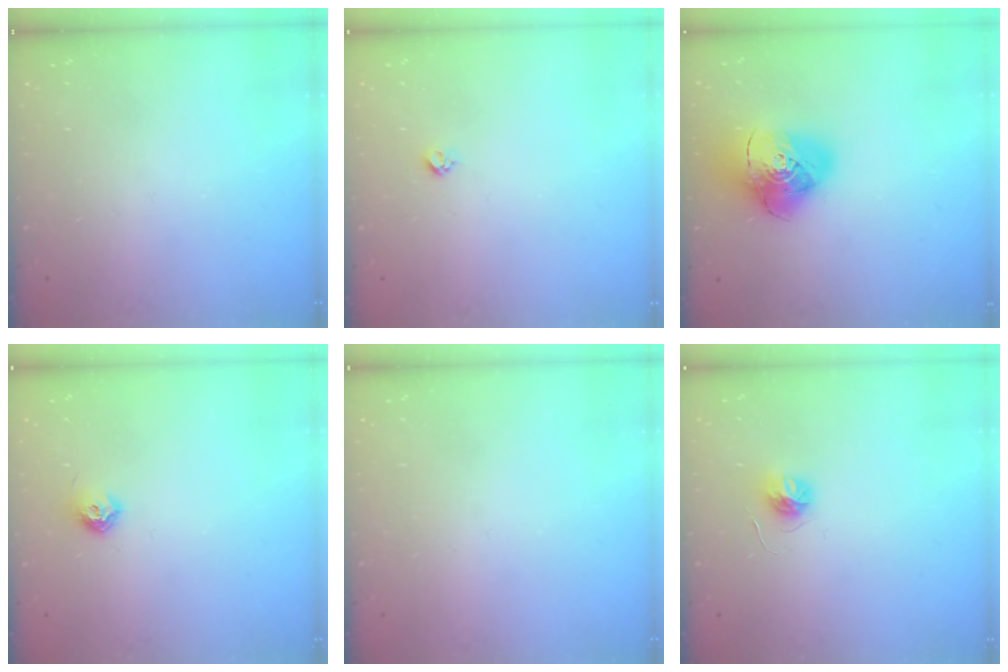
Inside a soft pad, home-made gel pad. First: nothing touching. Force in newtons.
{"total": 3.3, "press": 3.3, "slide": 0.5}
{"total": 15.3, "press": 15.2, "slide": 1.8}
{"total": 7.9, "press": 7.8, "slide": 0.9}
{"total": 0.7, "press": 0.7, "slide": 0.1}
{"total": 5.2, "press": 5.2, "slide": 0.6}